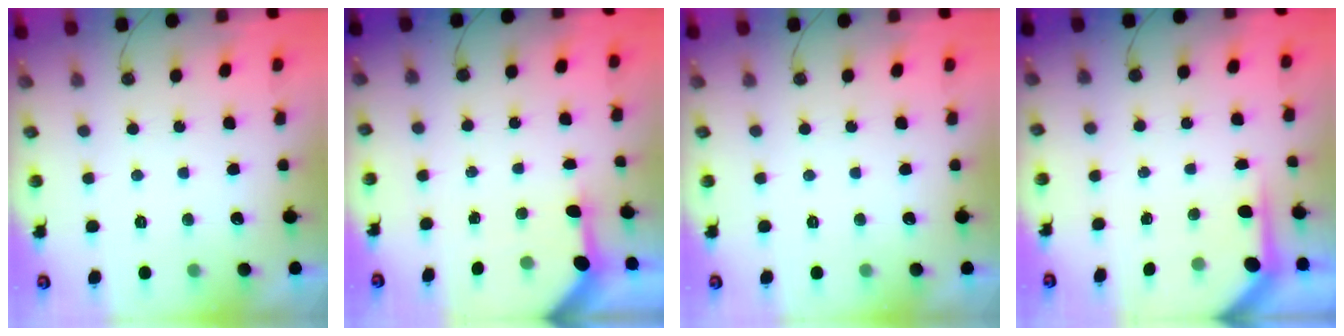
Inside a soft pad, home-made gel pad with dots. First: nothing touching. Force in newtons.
{"total": 3.2, "press": 3.2, "slide": 0.3}
{"total": 0.0}
{"total": 4.1, "press": 4.0, "slide": 0.2}